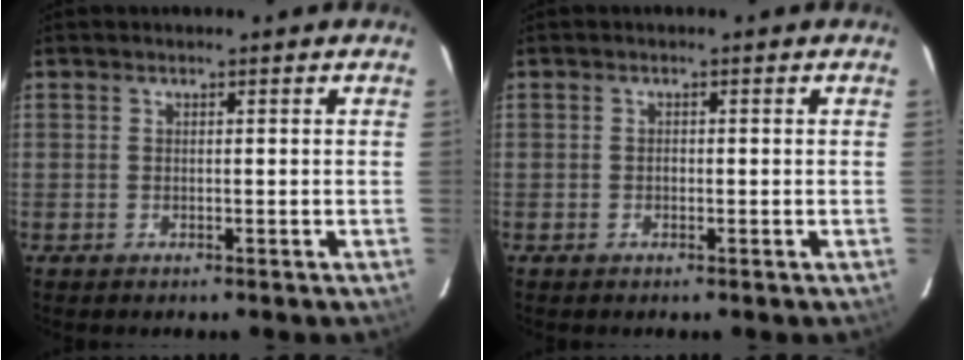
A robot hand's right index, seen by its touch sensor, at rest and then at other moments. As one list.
[{"total": 0.5, "force": [-0.3, 0.4, 0.2], "torque": [-0.002, 0.002, -0.007]}]